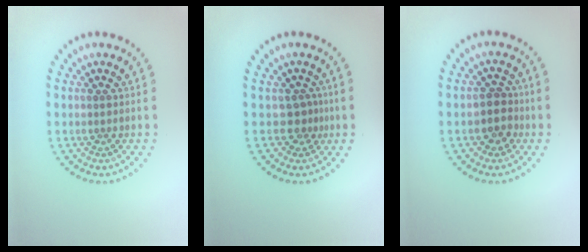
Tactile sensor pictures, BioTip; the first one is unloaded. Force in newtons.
{"total": 1.7, "press": 1.3, "slide": 1.1}
{"total": 2.7, "press": 2.5, "slide": 1.1}